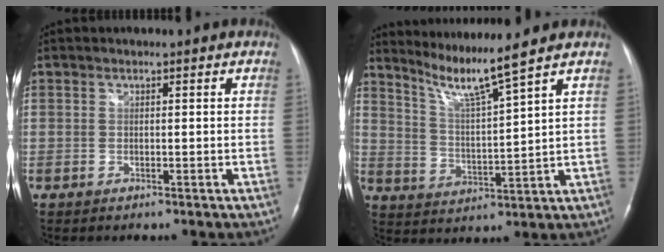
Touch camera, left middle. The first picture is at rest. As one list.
[{"total": 7.3, "force": [6.1, -2.3, 3.4], "torque": [-0.068, -0.020, 0.117]}]